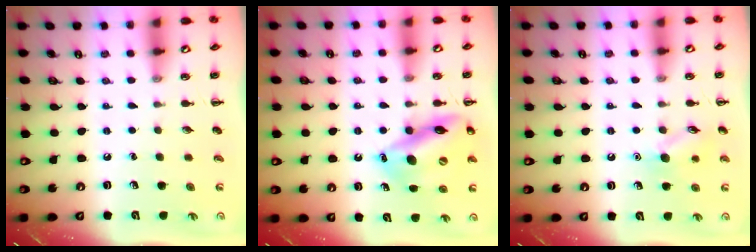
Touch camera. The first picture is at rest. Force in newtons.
{"total": 15.8, "press": 15.5, "slide": 3.1}
{"total": 8.8, "press": 8.7, "slide": 1.0}